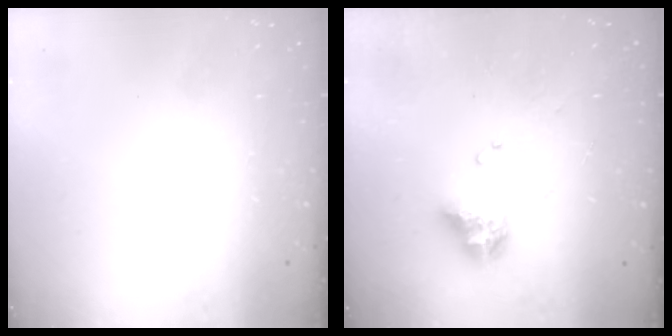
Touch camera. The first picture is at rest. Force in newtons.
{"total": 9.0, "press": 8.9, "slide": 0.9}